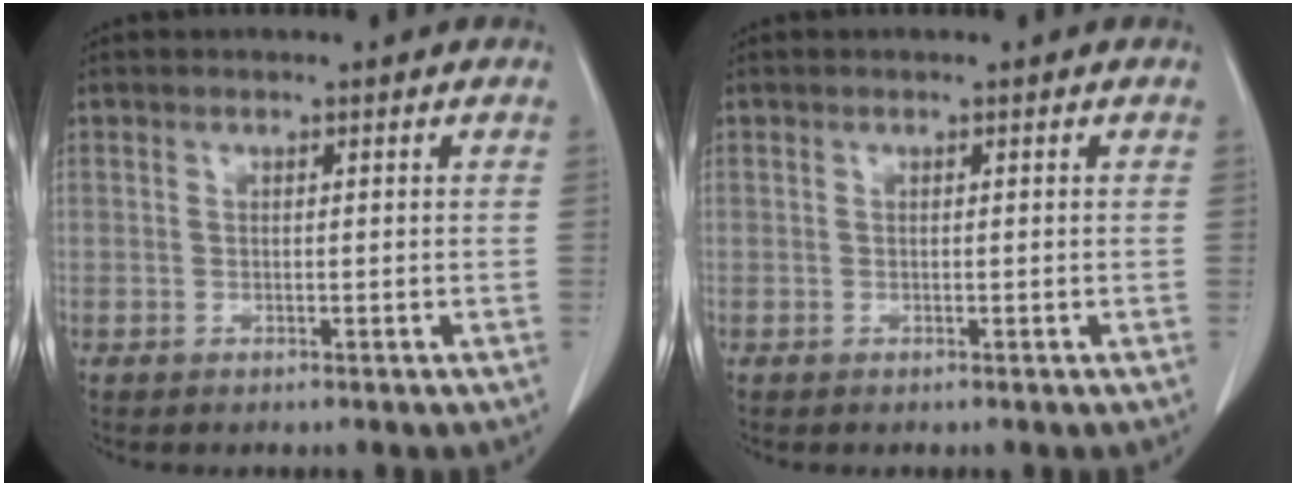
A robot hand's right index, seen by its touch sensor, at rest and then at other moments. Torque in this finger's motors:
{"motor_torque": [0.00, 0.00, 0.01, 0.01]}